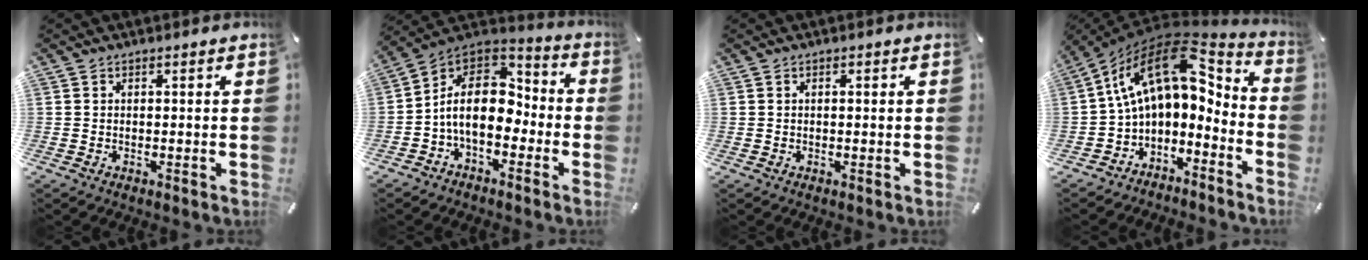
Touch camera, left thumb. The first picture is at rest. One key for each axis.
{"total": 14.0, "fx": -1.9, "fy": 9.5, "fz": 10.1, "tx": -0.196, "ty": 0.008, "tz": -0.037}
{"total": 0.7, "fx": 0.0, "fy": 0.3, "fz": 0.6, "tx": -0.011, "ty": 0.002, "tz": -0.001}
{"total": 16.1, "fx": 4.8, "fy": 9.3, "fz": 12.2, "tx": -0.218, "ty": -0.045, "tz": 0.081}